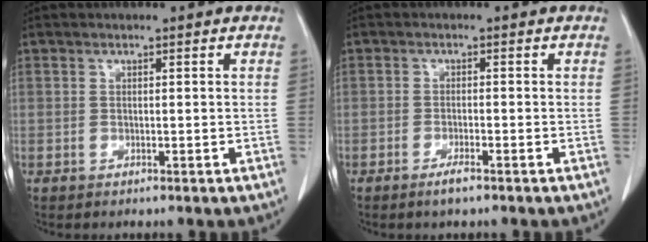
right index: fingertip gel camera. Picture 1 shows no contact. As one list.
[{"total": 2.2, "force": [-1.6, 0.2, 1.5], "torque": [-0.030, -0.002, -0.028]}]